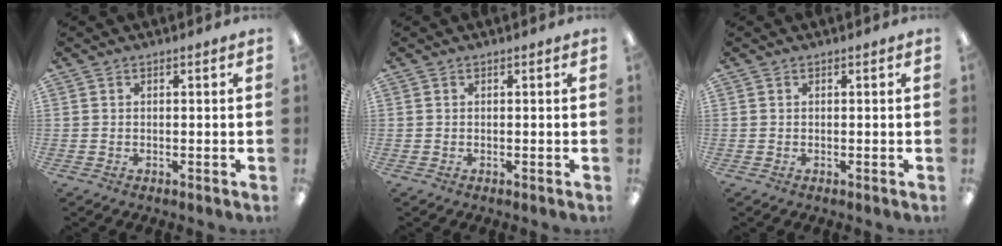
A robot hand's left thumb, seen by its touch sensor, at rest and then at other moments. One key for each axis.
{"total": 0.0}
{"total": 0.0}